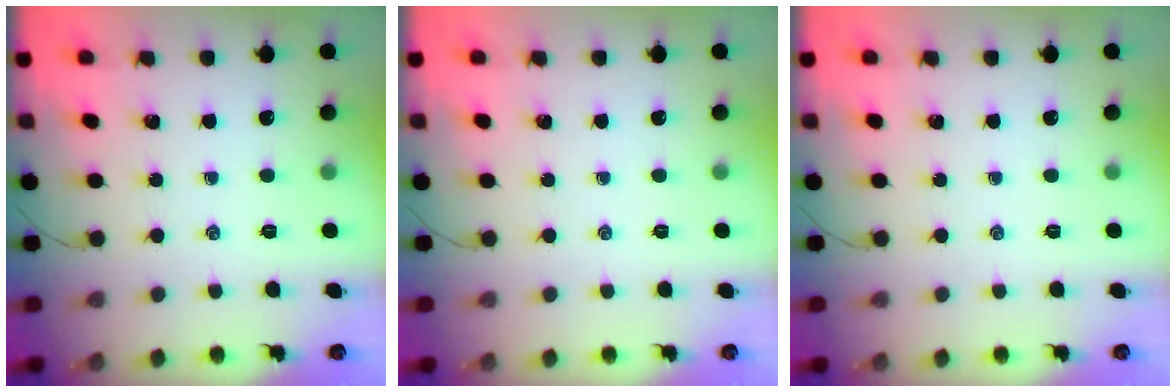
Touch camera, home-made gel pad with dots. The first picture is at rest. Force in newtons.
{"total": 0.0}
{"total": 0.0}